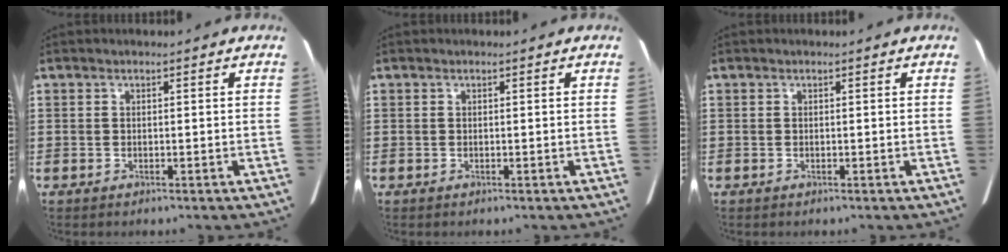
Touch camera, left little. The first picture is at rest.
{"total": 0.0}
{"total": 0.0}